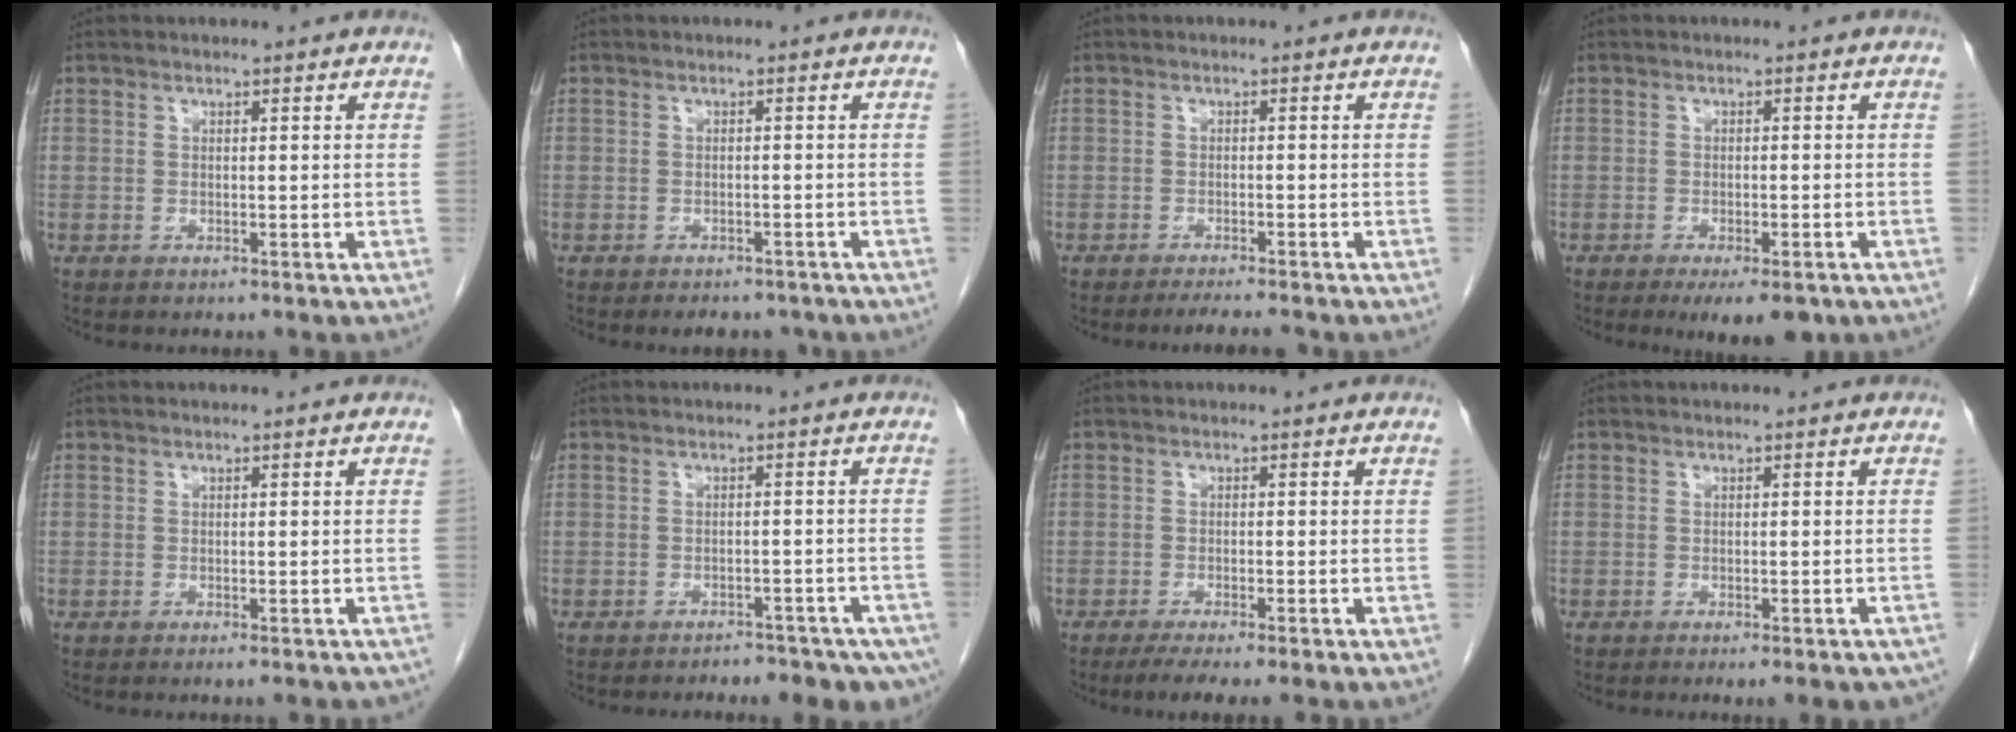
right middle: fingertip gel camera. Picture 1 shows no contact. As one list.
[{"total": 4.2, "force": [-3.6, 1.8, 1.2], "torque": [-0.006, 0.002, -0.044]}, {"total": 4.1, "force": [-3.7, 0.0, 1.9], "torque": [-0.023, -0.009, -0.055]}, {"total": 6.0, "force": [-3.9, 1.9, 4.1], "torque": [-0.047, -0.007, -0.053]}, {"total": 3.2, "force": [-2.6, 0.8, 1.6], "torque": [-0.009, -0.006, -0.031]}, {"total": 9.8, "force": [-8.0, 4.1, 4.1], "torque": [-0.044, -0.001, -0.091]}, {"total": 6.3, "force": [-4.3, 0.8, 4.4], "torque": [-0.058, -0.014, -0.063]}, {"total": 5.9, "force": [-4.6, 1.2, 3.4], "torque": [-0.030, -0.005, -0.055]}]